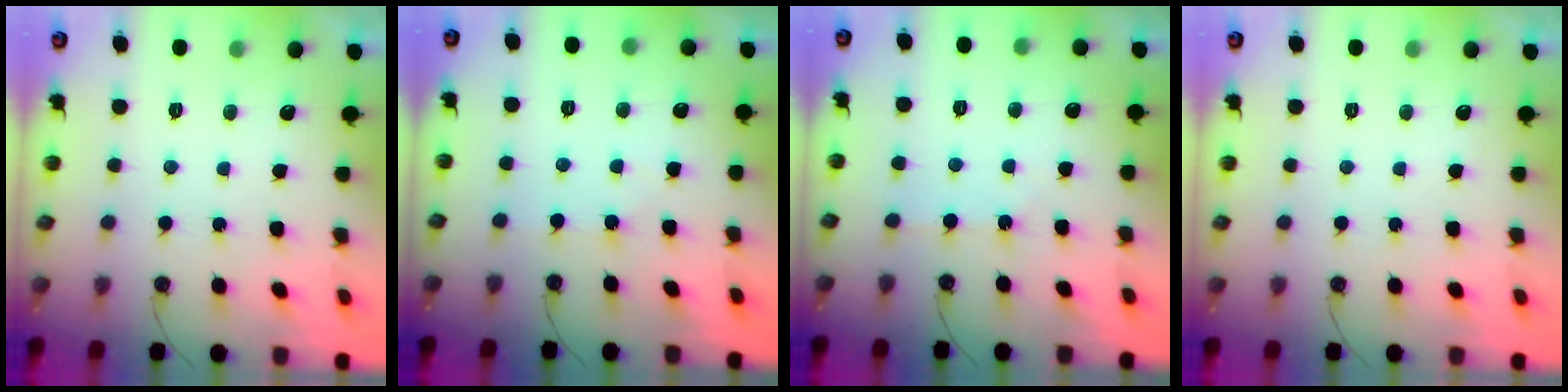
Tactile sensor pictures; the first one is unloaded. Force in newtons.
{"total": 2.1, "press": 2.0, "slide": 0.5}
{"total": 1.8, "press": 1.8, "slide": 0.4}
{"total": 0.0}